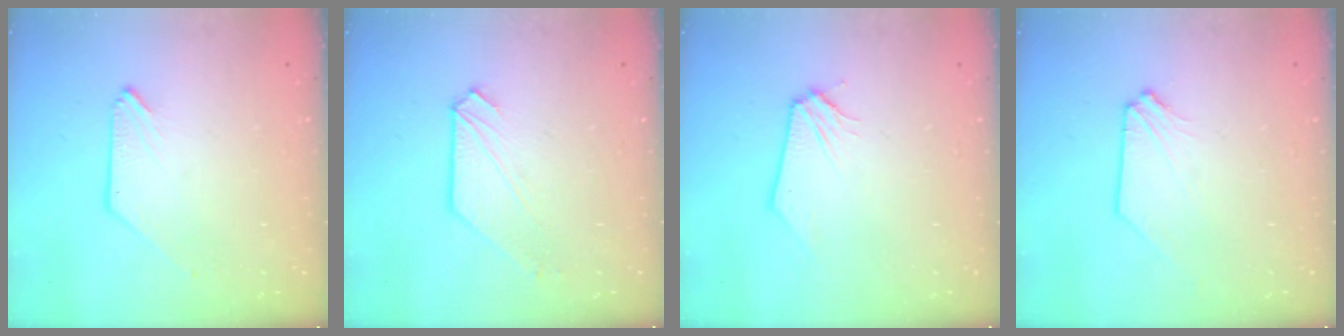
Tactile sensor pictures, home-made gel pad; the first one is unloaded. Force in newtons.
{"total": 2.2, "press": 2.2, "slide": 0.3}
{"total": 0.0}
{"total": 1.4, "press": 1.4, "slide": 0.2}